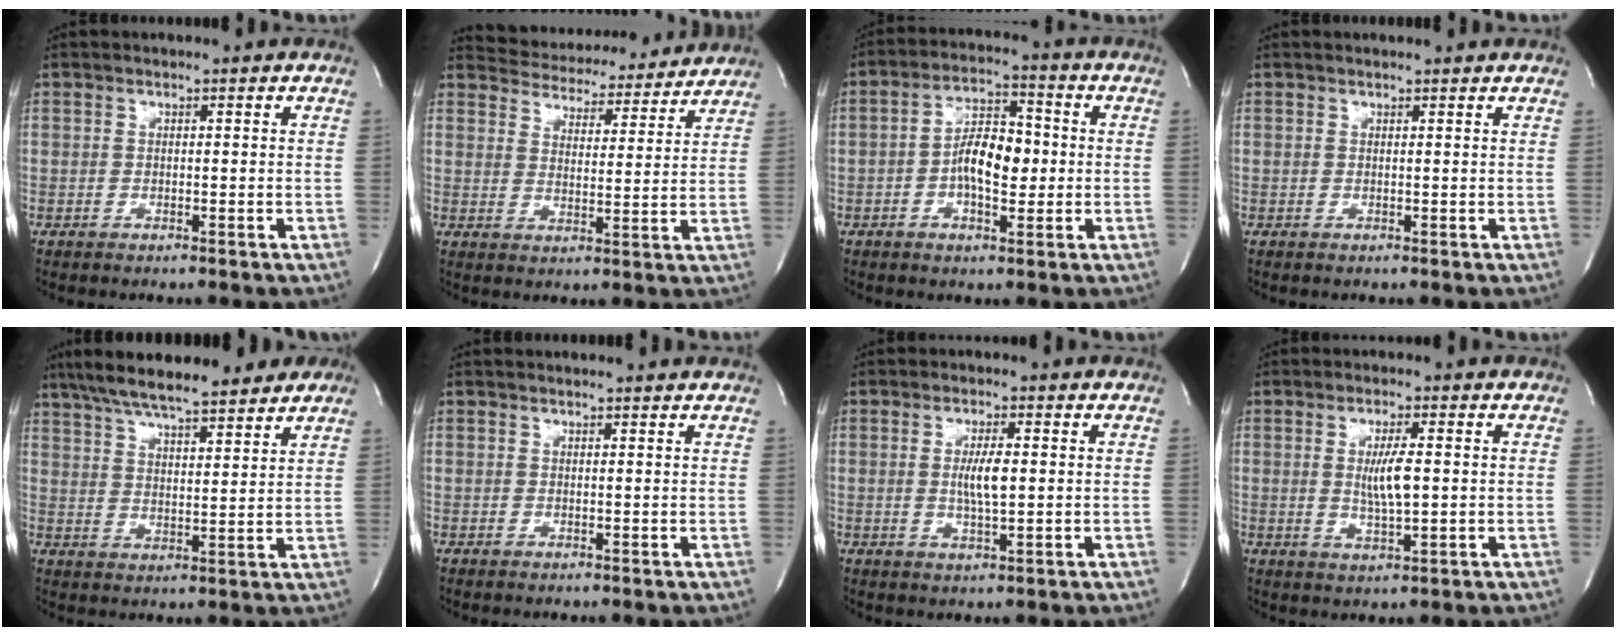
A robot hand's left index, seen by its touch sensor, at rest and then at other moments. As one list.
[{"total": 15.8, "force": [15.0, 3.7, 3.0], "torque": [-0.038, 0.006, 0.195]}, {"total": 8.0, "force": [-1.0, 3.5, 7.2], "torque": [-0.133, 0.016, -0.019]}, {"total": 0.9, "force": [0.9, -0.1, 0.2], "torque": [-0.013, -0.002, 0.008]}, {"total": 16.8, "force": [13.5, 3.5, 9.4], "torque": [-0.160, 0.030, 0.201]}, {"total": 1.7, "force": [1.6, 0.0, 0.4], "torque": [-0.014, 0.001, 0.014]}, {"total": 4.5, "force": [0.2, 0.7, 4.4], "torque": [-0.082, -0.002, 0.003]}, {"total": 5.2, "force": [0.3, 0.8, 5.1], "torque": [-0.095, -0.005, 0.006]}]